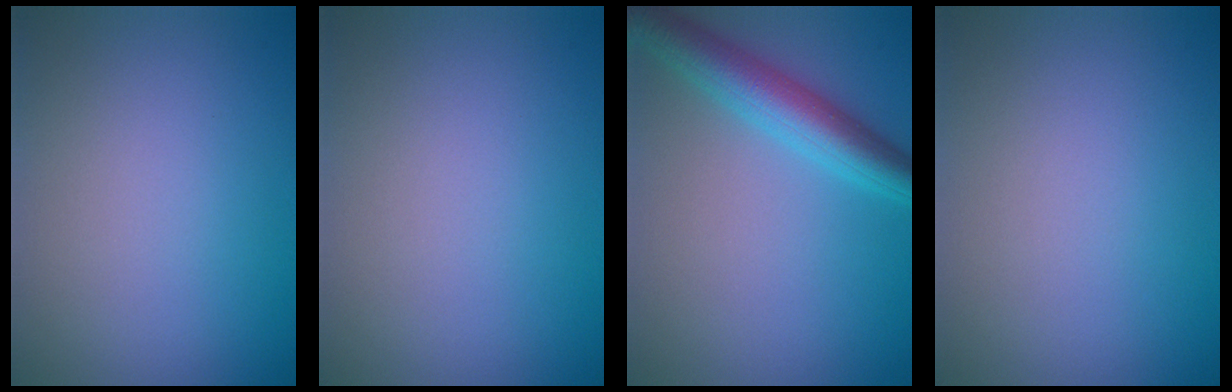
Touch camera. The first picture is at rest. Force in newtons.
{"total": 0.0}
{"total": 5.3, "press": 5.3, "slide": 0.2}
{"total": 0.0}